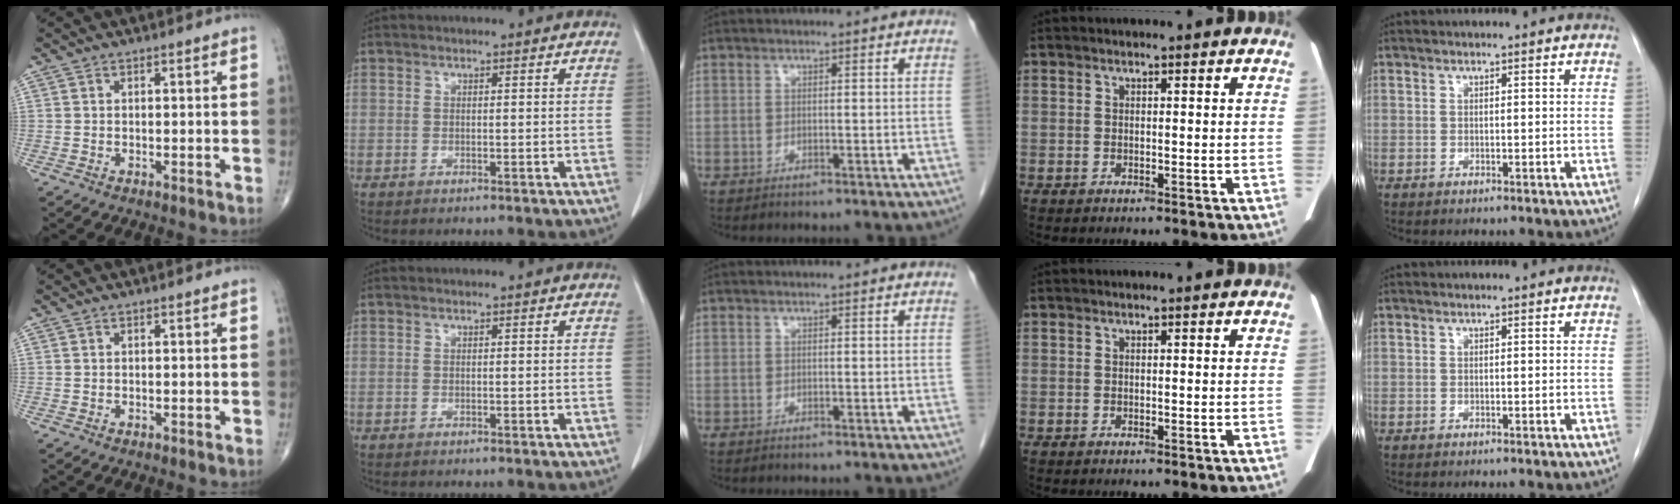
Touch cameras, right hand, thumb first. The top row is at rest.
{}